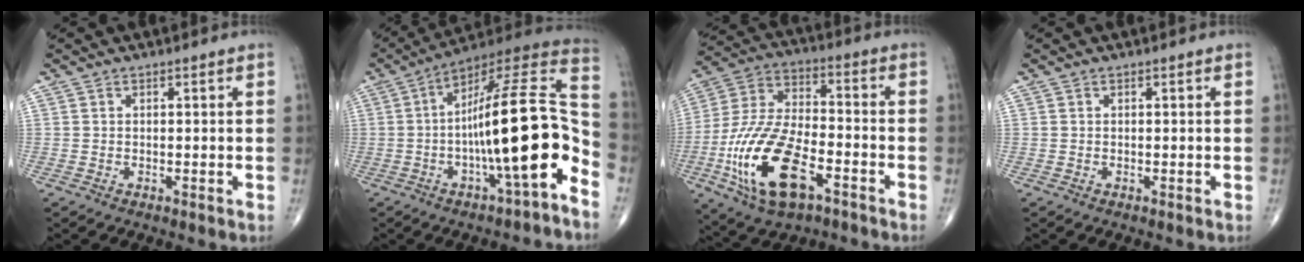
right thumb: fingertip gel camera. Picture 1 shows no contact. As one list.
[{"total": 20.8, "force": [-5.9, 4.1, 19.5], "torque": [-0.304, 0.066, -0.092]}, {"total": 20.3, "force": [-8.1, 9.4, 16.0], "torque": [-0.321, 0.029, -0.142]}, {"total": 0.0}]